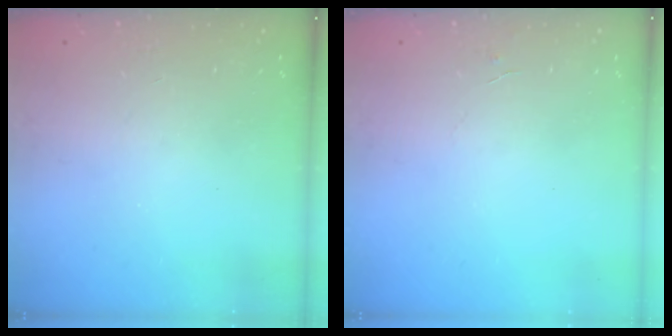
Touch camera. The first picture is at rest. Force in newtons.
{"total": 3.9, "press": 3.9, "slide": 0.3}